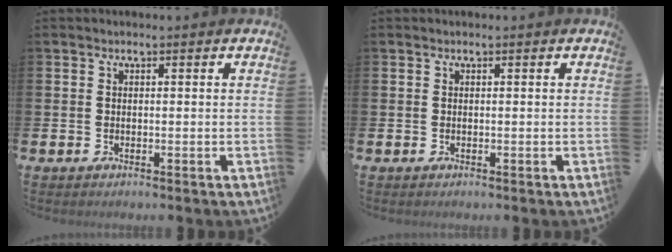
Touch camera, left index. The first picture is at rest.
{"total": 0.0}